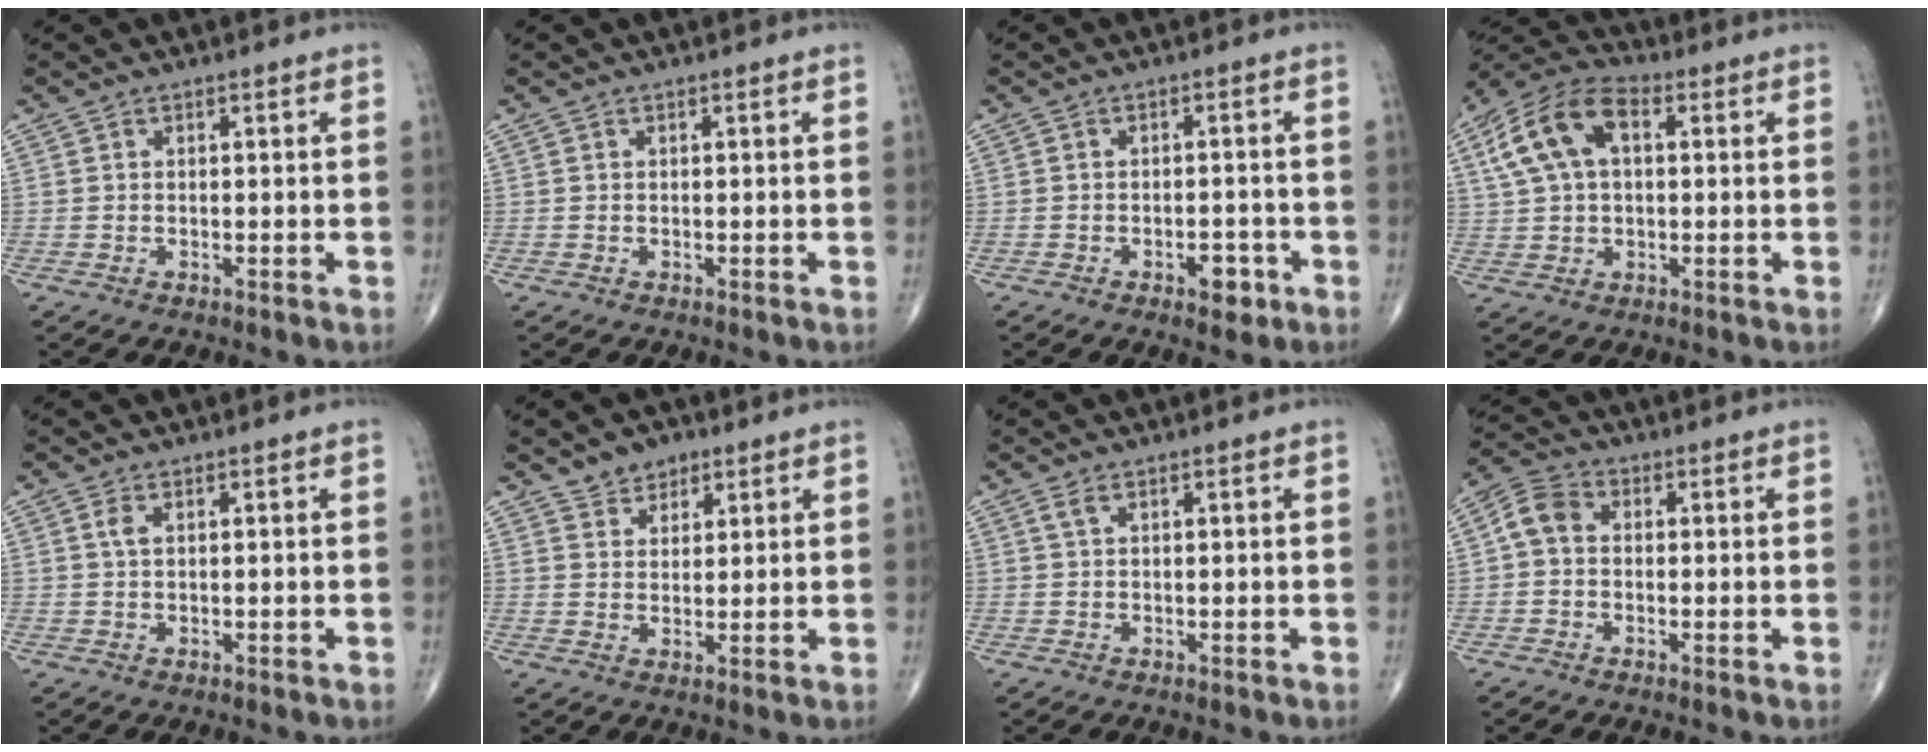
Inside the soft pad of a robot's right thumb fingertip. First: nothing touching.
{"total": 0.0}
{"total": 3.9, "force": [-2.0, 2.1, 2.7], "torque": [-0.022, 0.012, -0.024]}
{"total": 12.7, "force": [3.3, 7.4, 9.8], "torque": [-0.191, 0.028, 0.055]}
{"total": 1.7, "force": [0.7, 0.7, 1.4], "torque": [-0.032, 0.003, 0.016]}
{"total": 4.7, "force": [3.2, 3.1, 1.6], "torque": [-0.001, -0.019, 0.054]}
{"total": 1.4, "force": [0.7, 0.6, 1.0], "torque": [-0.023, 0.007, 0.018]}
{"total": 5.1, "force": [0.2, 3.9, 3.3], "torque": [-0.058, 0.016, -0.009]}